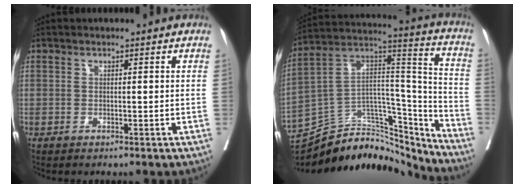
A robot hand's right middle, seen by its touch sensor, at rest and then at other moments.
{"total": 23.9, "force": [-22.0, 6.8, 6.5], "torque": [-0.122, 0.053, -0.350]}